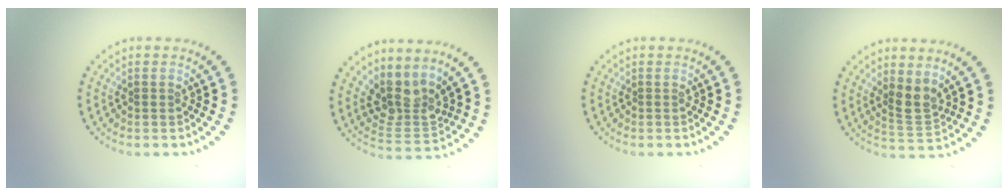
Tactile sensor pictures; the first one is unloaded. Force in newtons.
{"total": 3.5, "press": 2.7, "slide": 2.2}
{"total": 0.0}
{"total": 2.6, "press": 2.1, "slide": 1.4}